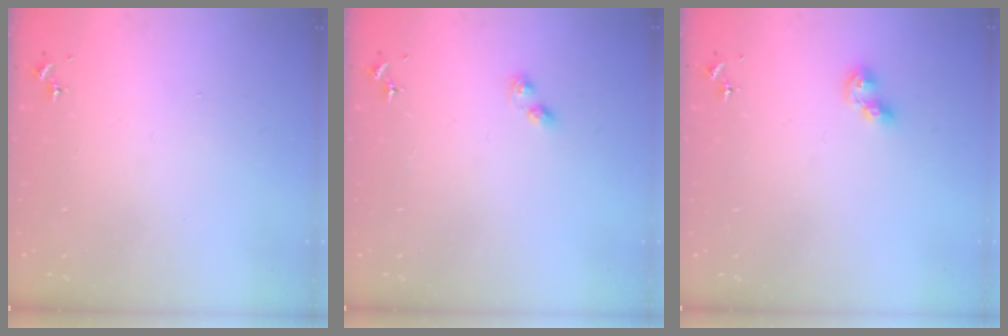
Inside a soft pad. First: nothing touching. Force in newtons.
{"total": 2.9, "press": 2.8, "slide": 0.5}
{"total": 7.2, "press": 7.2, "slide": 0.9}